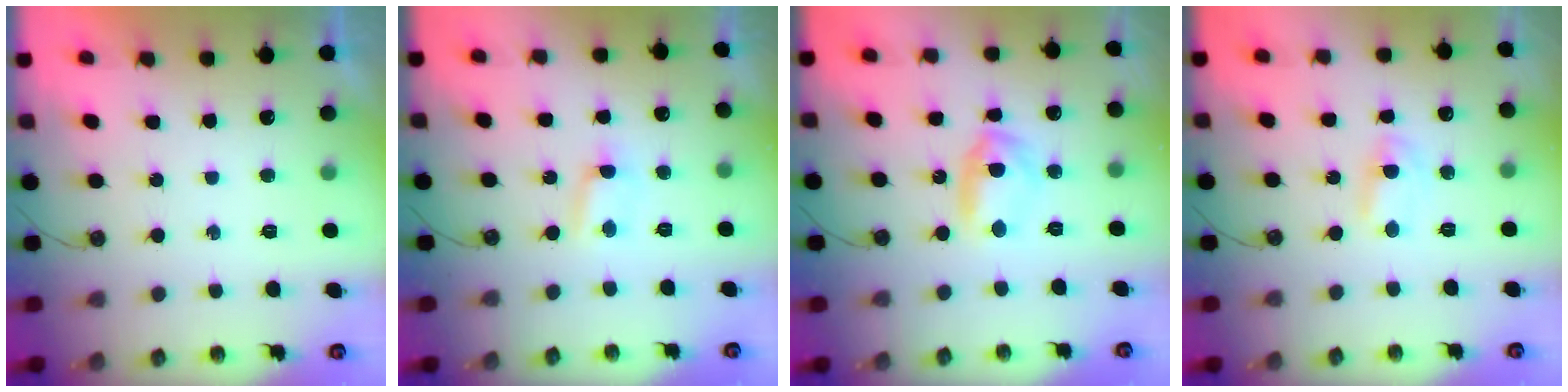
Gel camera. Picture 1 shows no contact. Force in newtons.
{"total": 2.5, "press": 2.5, "slide": 0.3}
{"total": 6.5, "press": 6.5, "slide": 0.9}
{"total": 2.9, "press": 2.9, "slide": 0.4}